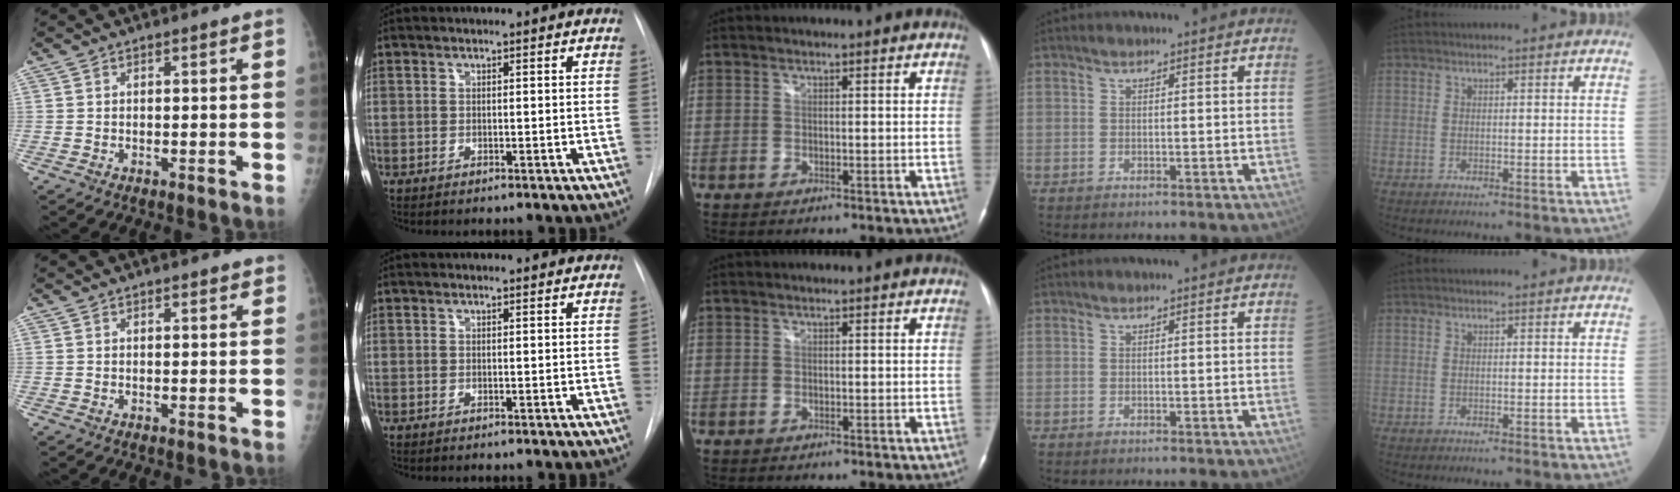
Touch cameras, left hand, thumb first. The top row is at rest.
{"thumb": {"total": 1.4, "force": [1.0, 0.6, 0.7], "torque": [-0.003, -0.004, 0.010]}, "index": {"total": 1.5, "force": [1.5, 0.4, 0.3], "torque": [-0.013, 0.010, 0.013]}}